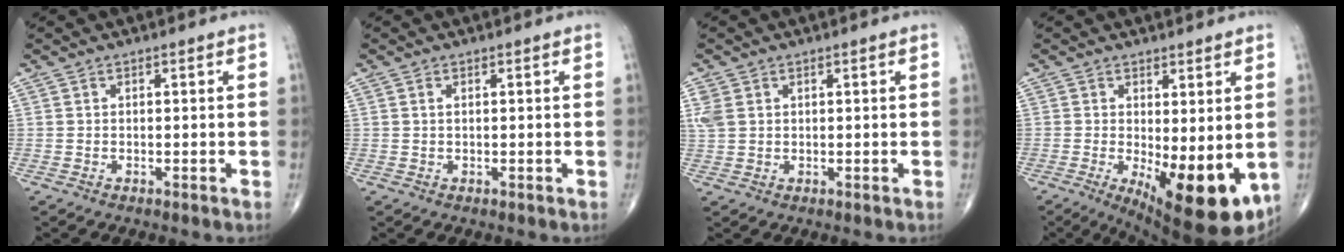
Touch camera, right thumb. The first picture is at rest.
{"total": 0.6, "force": [0.2, 0.2, 0.5], "torque": [-0.010, 0.004, 0.003]}
{"total": 3.1, "force": [1.0, 2.3, 1.9], "torque": [-0.053, 0.006, 0.027]}
{"total": 14.0, "force": [-2.8, 5.1, 12.7], "torque": [-0.176, -0.031, -0.024]}